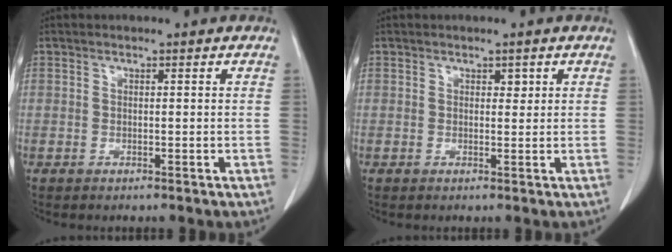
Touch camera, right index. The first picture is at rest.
{"total": 1.0, "force": [0.5, 0.6, 0.6], "torque": [-0.004, -0.002, 0.006]}